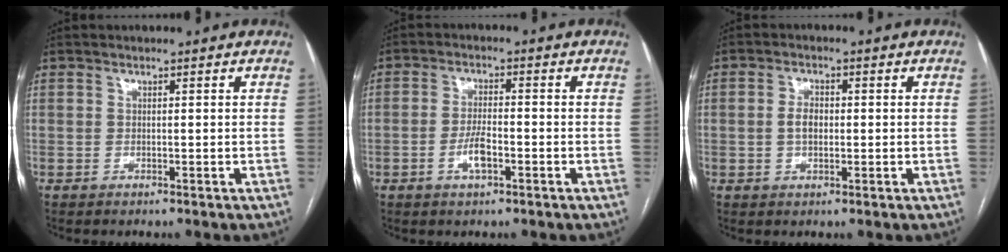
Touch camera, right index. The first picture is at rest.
{"total": 4.3, "force": [-1.6, 1.3, 3.7], "torque": [-0.075, 0.002, -0.029]}
{"total": 2.9, "force": [0.0, 1.7, 2.4], "torque": [-0.047, 0.006, -0.001]}